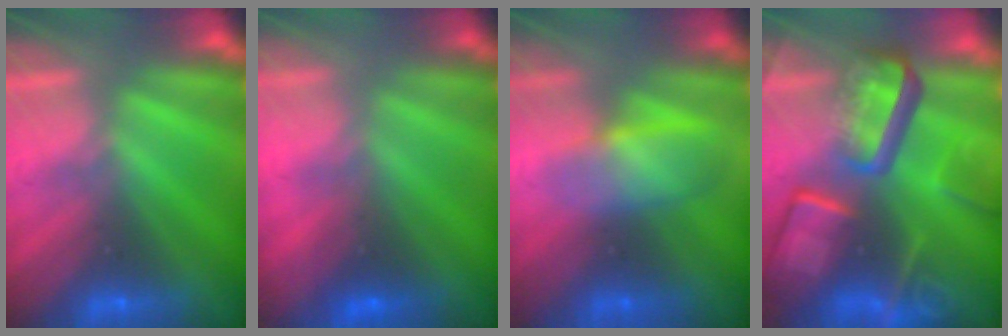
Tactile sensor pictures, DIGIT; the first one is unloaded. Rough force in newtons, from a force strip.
{"total": 3.5}
{"total": 3.0}
{"total": 10.8}